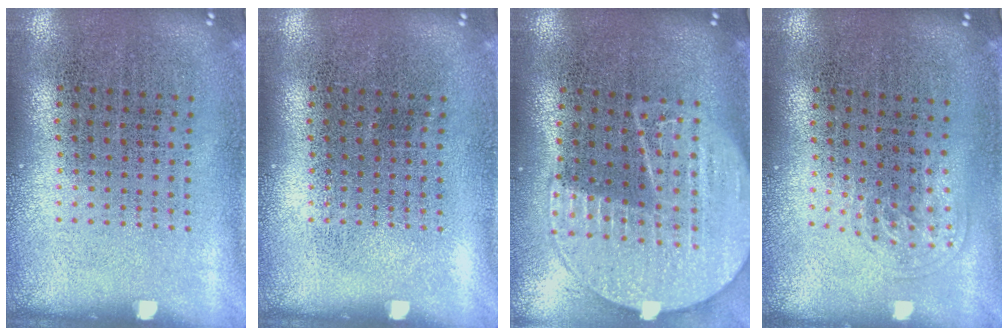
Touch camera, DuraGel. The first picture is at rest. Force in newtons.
{"total": 0.0}
{"total": 2.1, "press": 1.9, "slide": 1.0}
{"total": 0.9, "press": 0.6, "slide": 0.7}